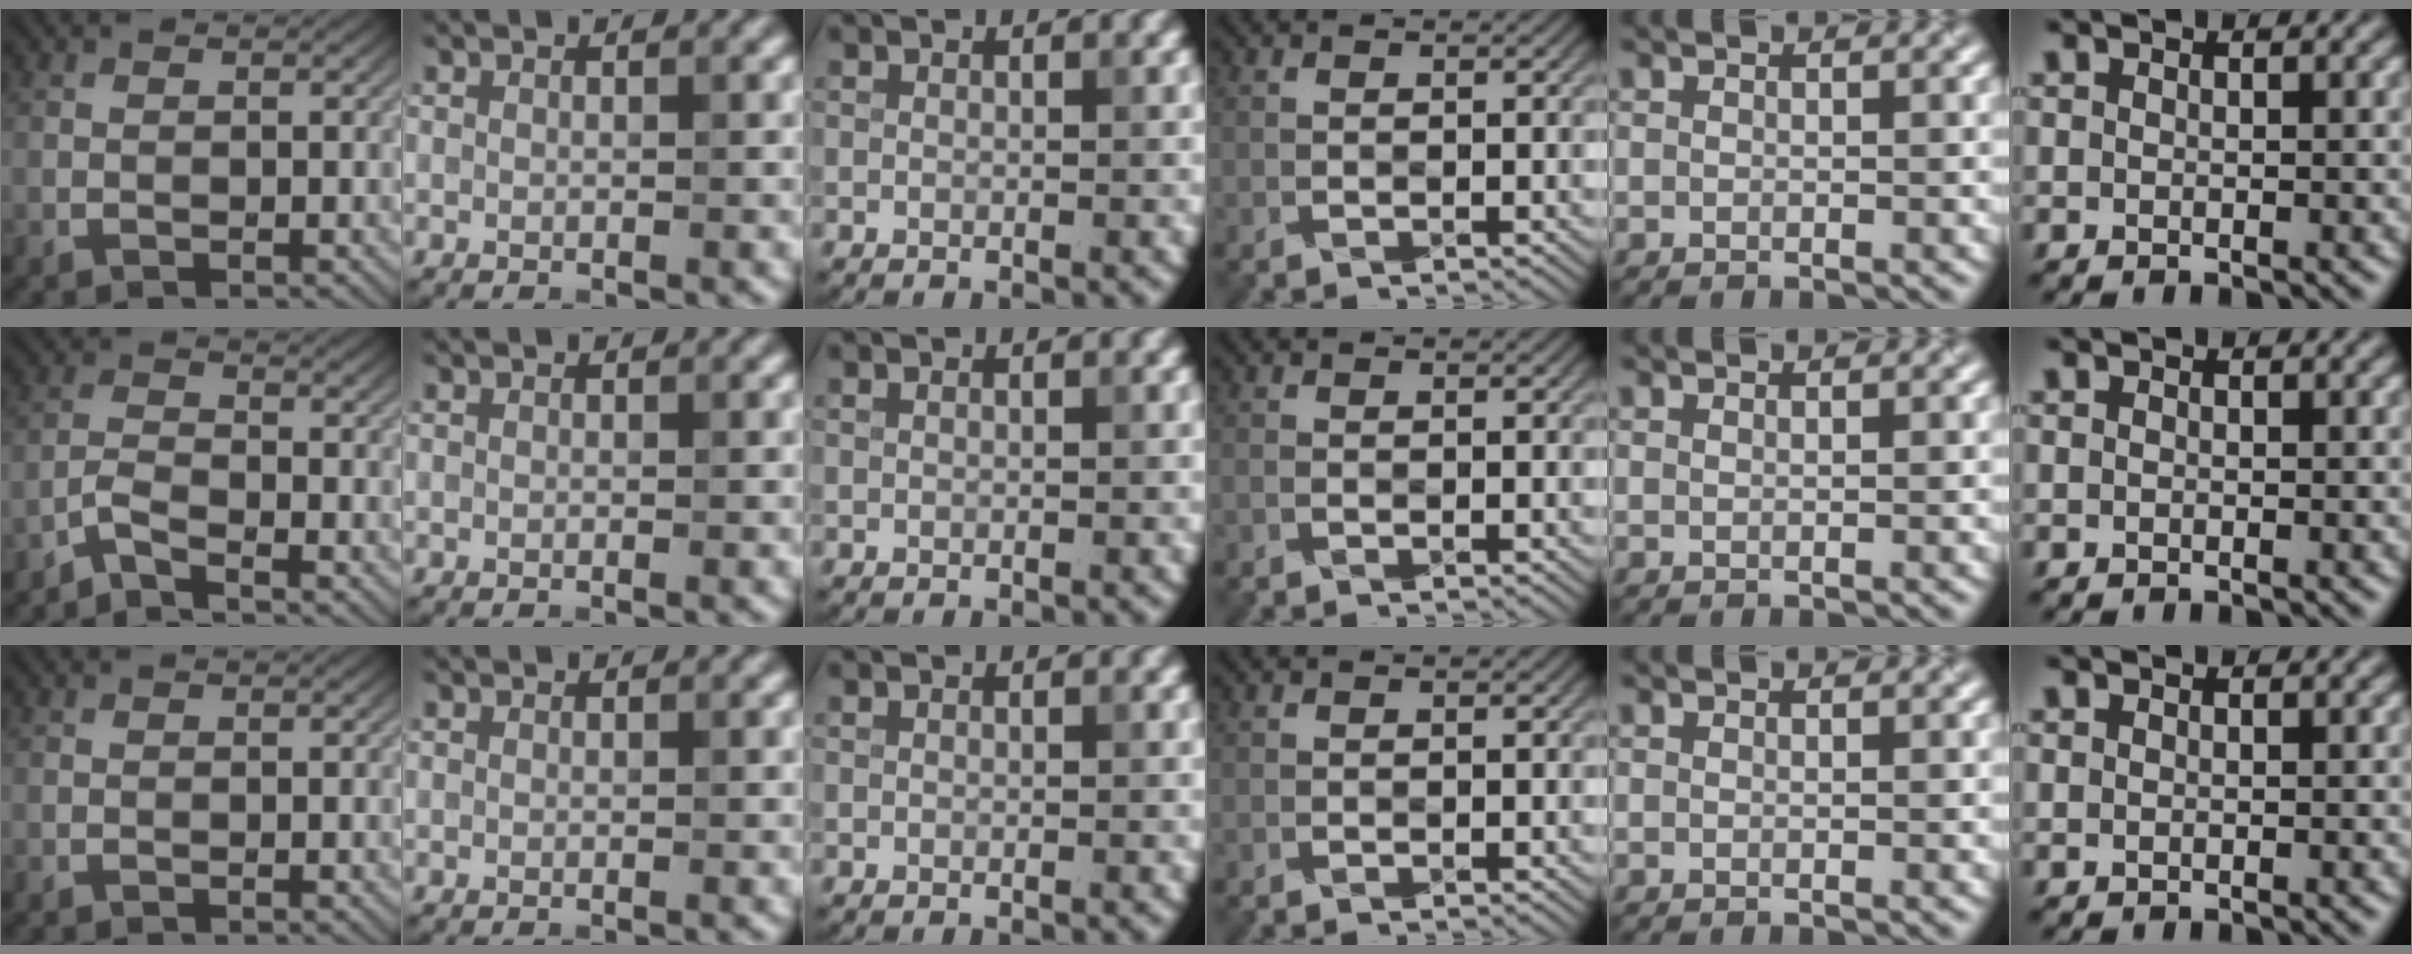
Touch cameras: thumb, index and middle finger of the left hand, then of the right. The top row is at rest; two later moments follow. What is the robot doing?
{"motion": "wrap", "object": "cellophane"}